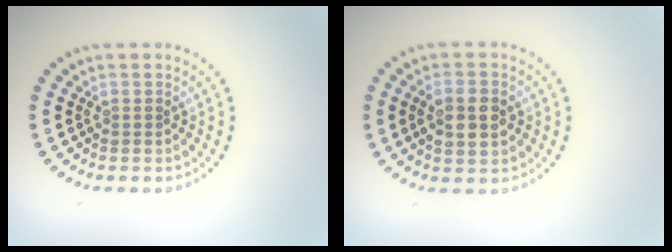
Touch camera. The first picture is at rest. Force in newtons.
{"total": 2.8, "press": 2.8, "slide": 0.2}